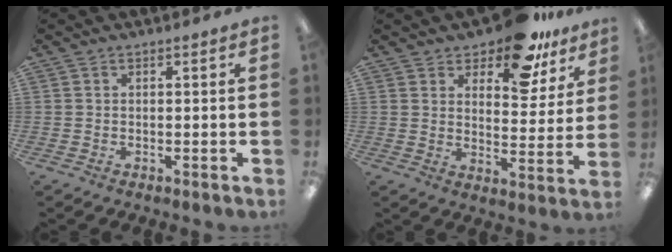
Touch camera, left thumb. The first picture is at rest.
{"total": 12.9, "force": [10.5, 5.0, 5.5], "torque": [-0.082, -0.069, 0.188]}